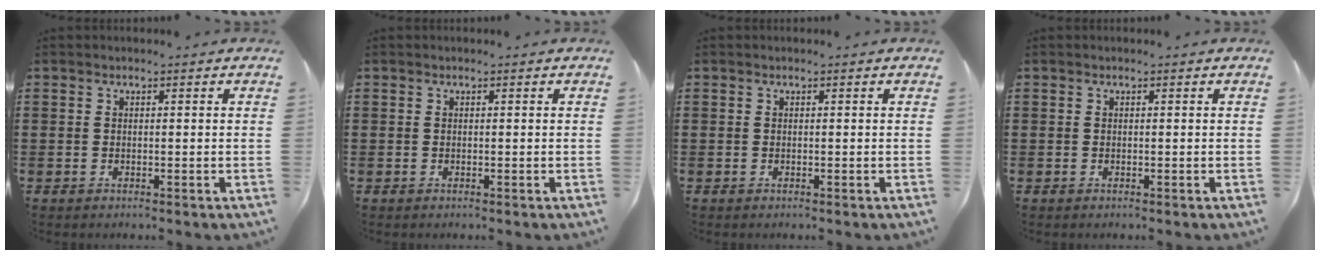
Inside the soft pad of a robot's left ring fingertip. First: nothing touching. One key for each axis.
{"total": 0.0}
{"total": 0.0}
{"total": 0.0}